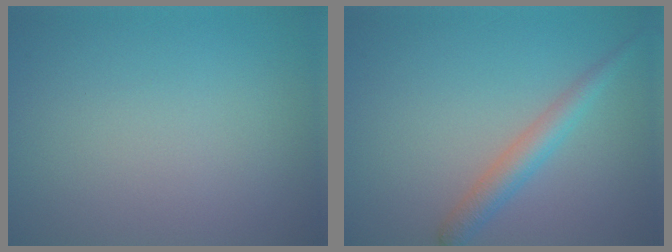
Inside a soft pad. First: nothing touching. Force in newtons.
{"total": 2.5, "press": 2.5, "slide": 0.1}